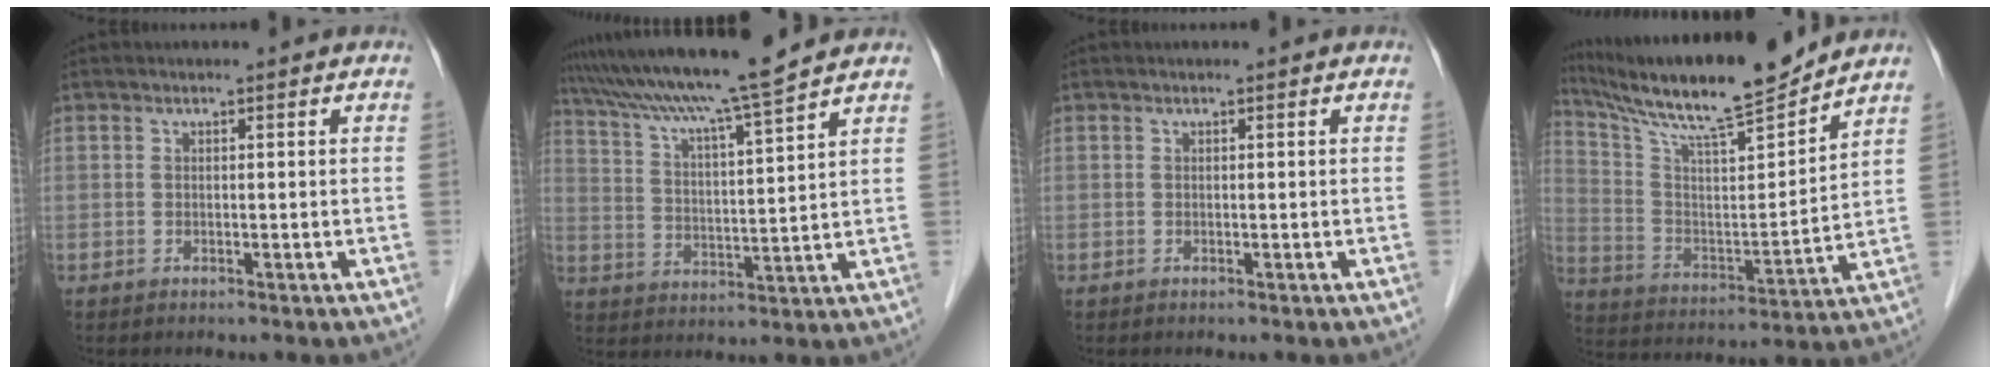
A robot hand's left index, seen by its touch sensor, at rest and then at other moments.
{"total": 14.2, "force": [12.2, -1.6, 7.0], "torque": [-0.127, 0.005, 0.200]}
{"total": 0.0}
{"total": 18.8, "force": [16.5, 0.5, 8.9], "torque": [-0.164, -0.002, 0.284]}